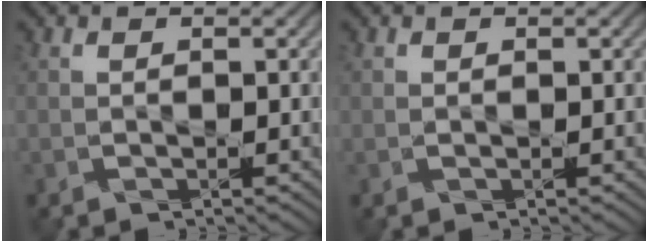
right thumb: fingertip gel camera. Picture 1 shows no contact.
{"total": 0.0}